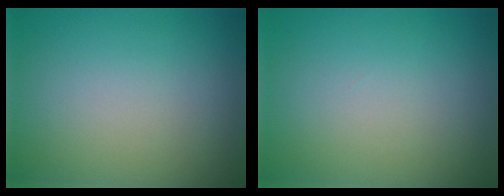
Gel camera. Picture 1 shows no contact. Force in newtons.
{"total": 0.0}